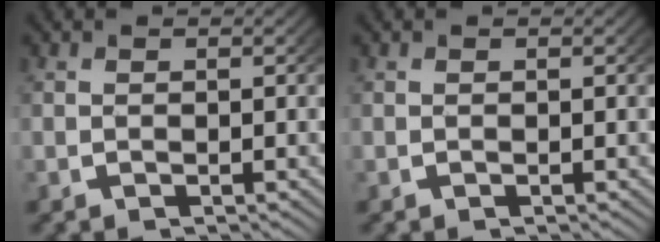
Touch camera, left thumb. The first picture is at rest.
{"total": 0.0}